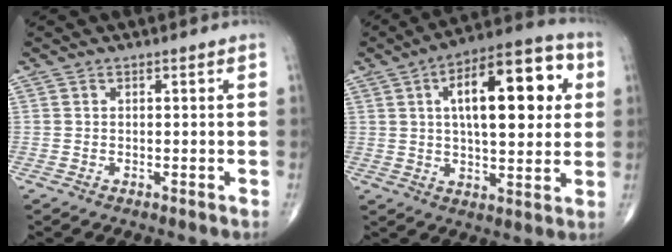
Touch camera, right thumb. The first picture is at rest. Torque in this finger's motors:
{"motor_torque": [0.58, 4.43, 1.96, 0.76, 0.15]}